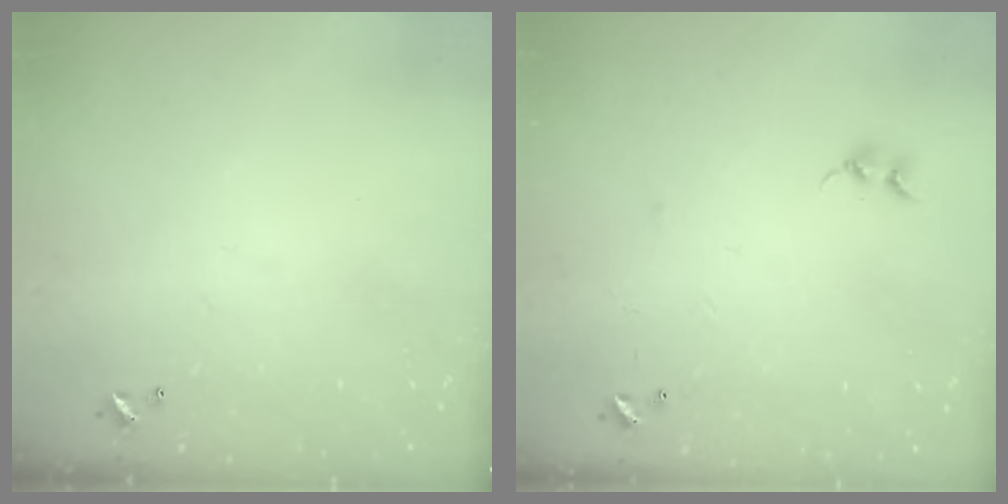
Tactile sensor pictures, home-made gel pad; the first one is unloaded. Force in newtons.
{"total": 5.1, "press": 5.0, "slide": 0.7}